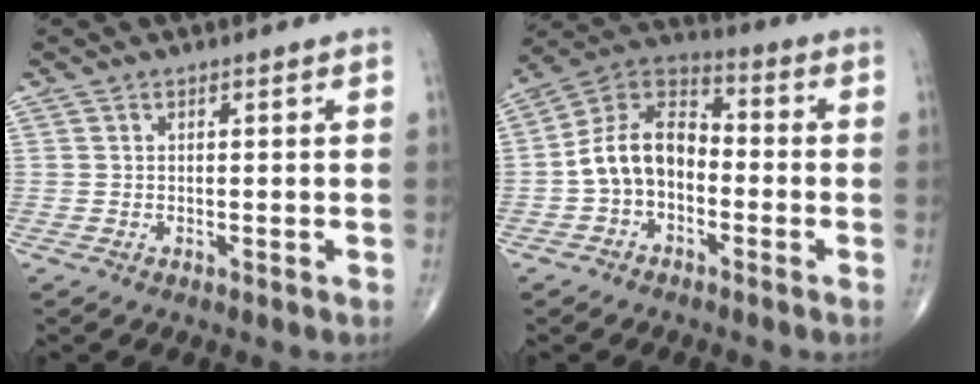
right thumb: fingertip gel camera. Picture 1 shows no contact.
{"total": 11.8, "force": [-2.3, 8.1, 8.2], "torque": [-0.135, 0.044, -0.057]}